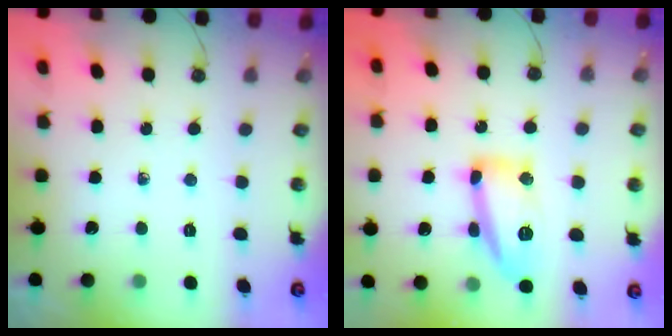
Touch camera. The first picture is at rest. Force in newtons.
{"total": 14.1, "press": 14.1, "slide": 1.1}